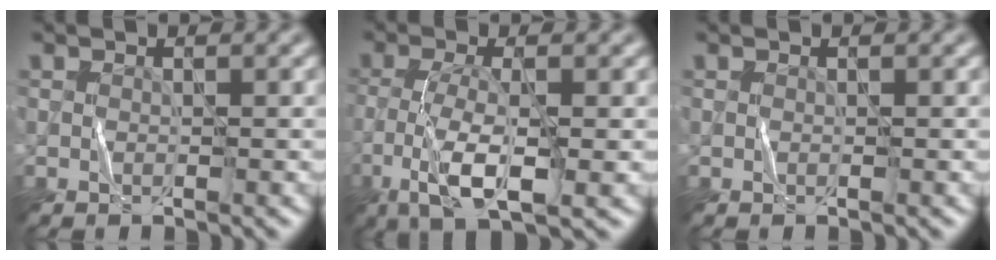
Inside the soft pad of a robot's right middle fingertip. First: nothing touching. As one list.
[{"total": 5.8, "force": [-2.2, 1.5, 5.1], "torque": [-0.104, 0.000, -0.042]}, {"total": 0.0}]